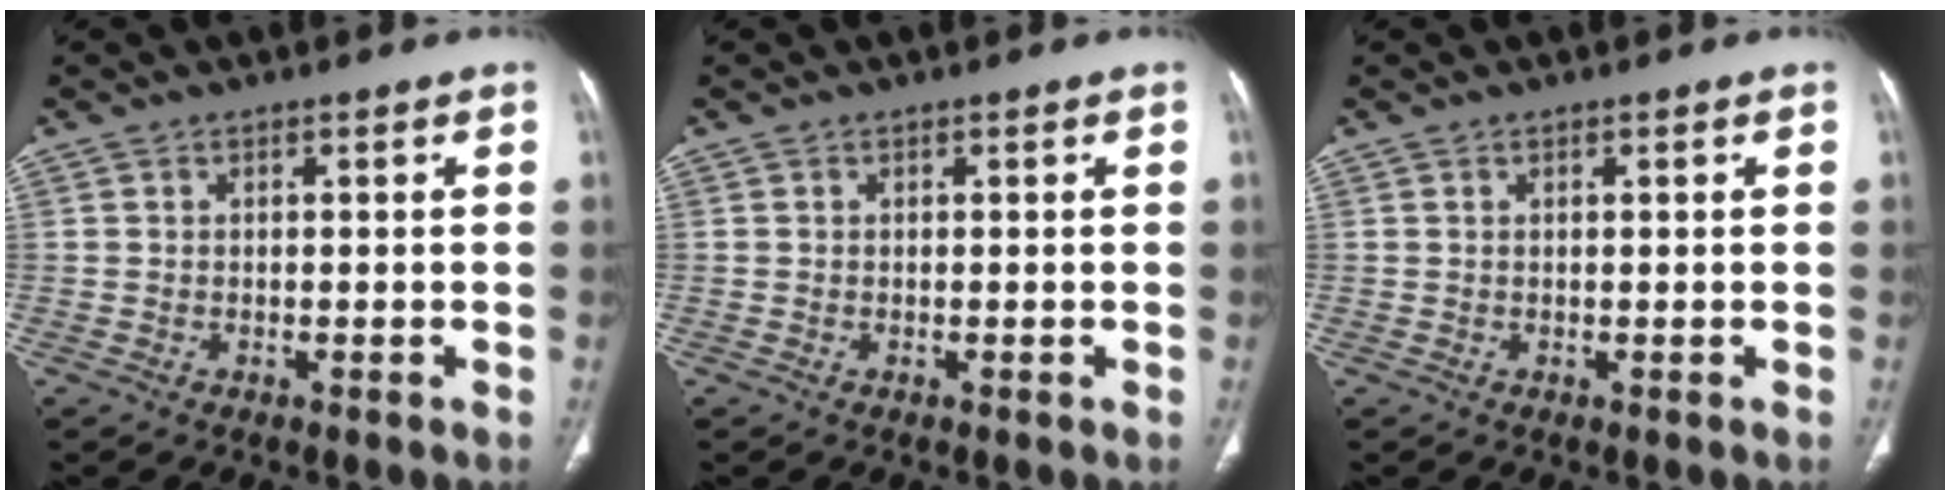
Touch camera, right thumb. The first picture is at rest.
{"total": 0.0}
{"total": 0.0}